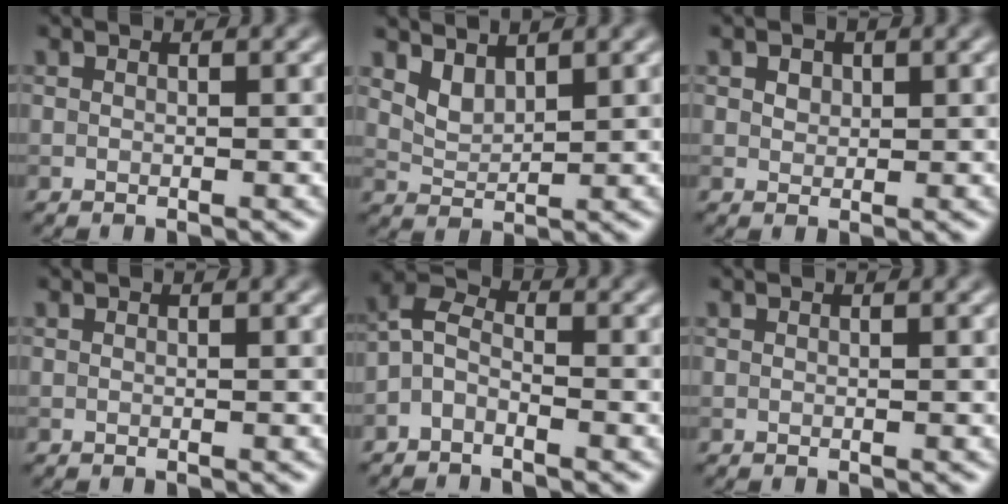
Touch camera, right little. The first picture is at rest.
{"total": 2.2, "force": [1.8, 0.9, 1.0], "torque": [-0.023, -0.006, 0.041]}
{"total": 1.4, "force": [0.8, 1.1, 0.6], "torque": [-0.010, 0.006, 0.005]}
{"total": 0.0}
{"total": 2.7, "force": [-1.5, 1.4, 1.7], "torque": [-0.037, 0.013, -0.044]}
{"total": 0.0}